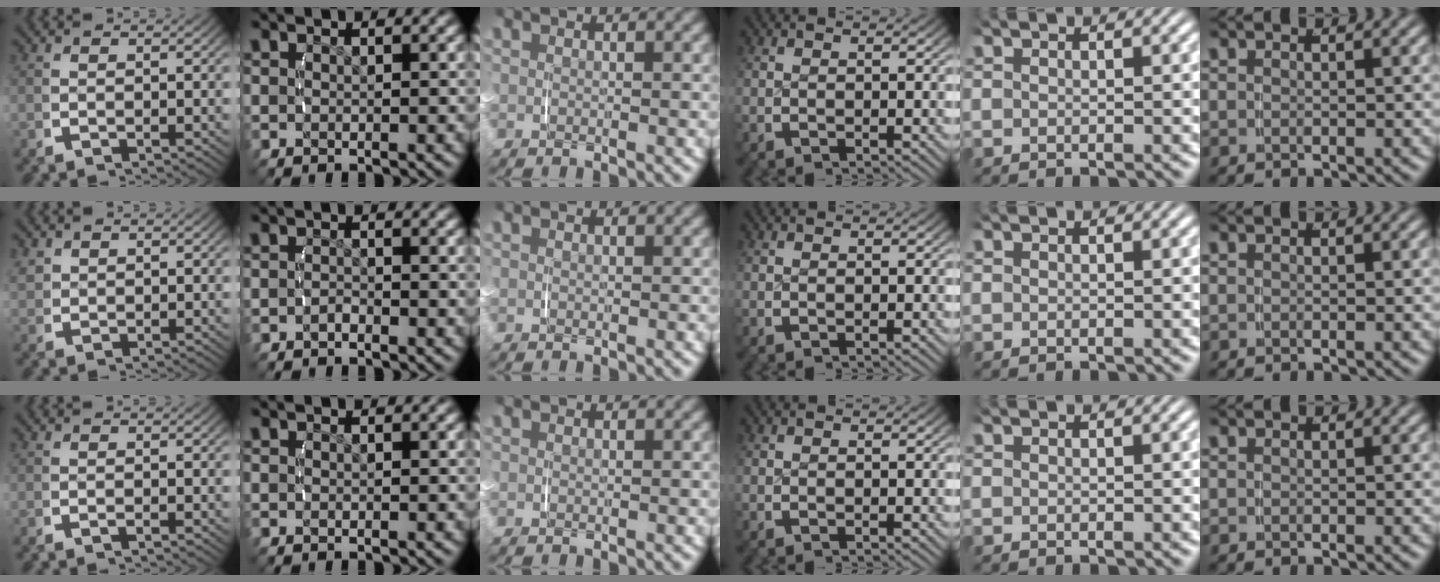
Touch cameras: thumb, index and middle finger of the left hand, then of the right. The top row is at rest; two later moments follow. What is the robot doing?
{"motion": "lift_and_place", "object": "small bumper sticker"}